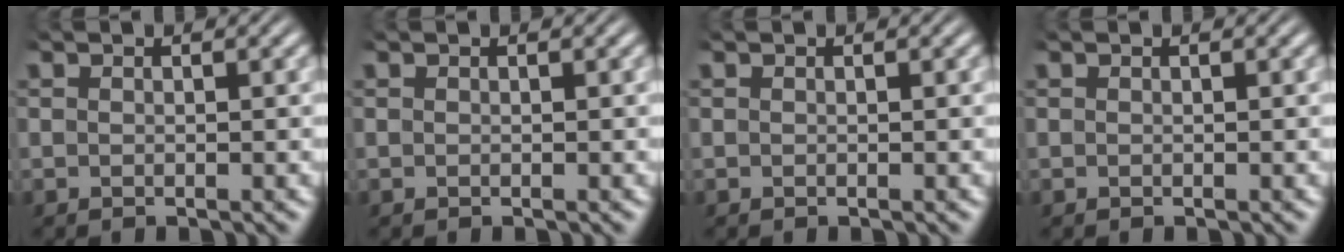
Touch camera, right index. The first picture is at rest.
{"total": 0.0}
{"total": 0.0}
{"total": 0.0}